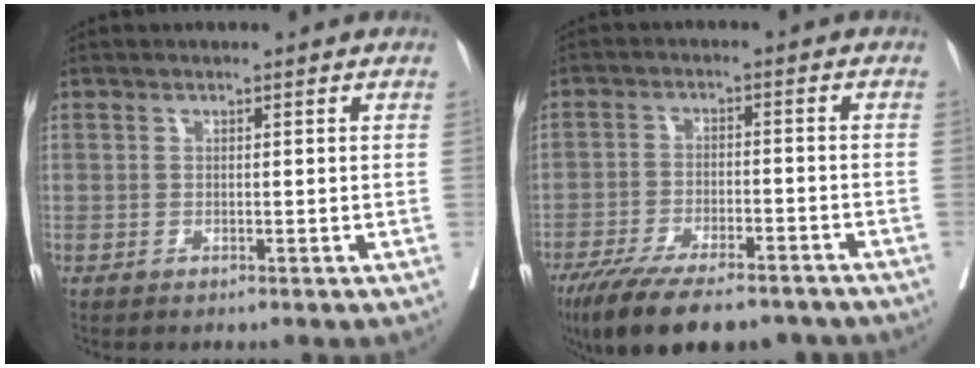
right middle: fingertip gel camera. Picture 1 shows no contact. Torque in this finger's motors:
{"motor_torque": [1.10, -1.04, 0.25, 0.14]}